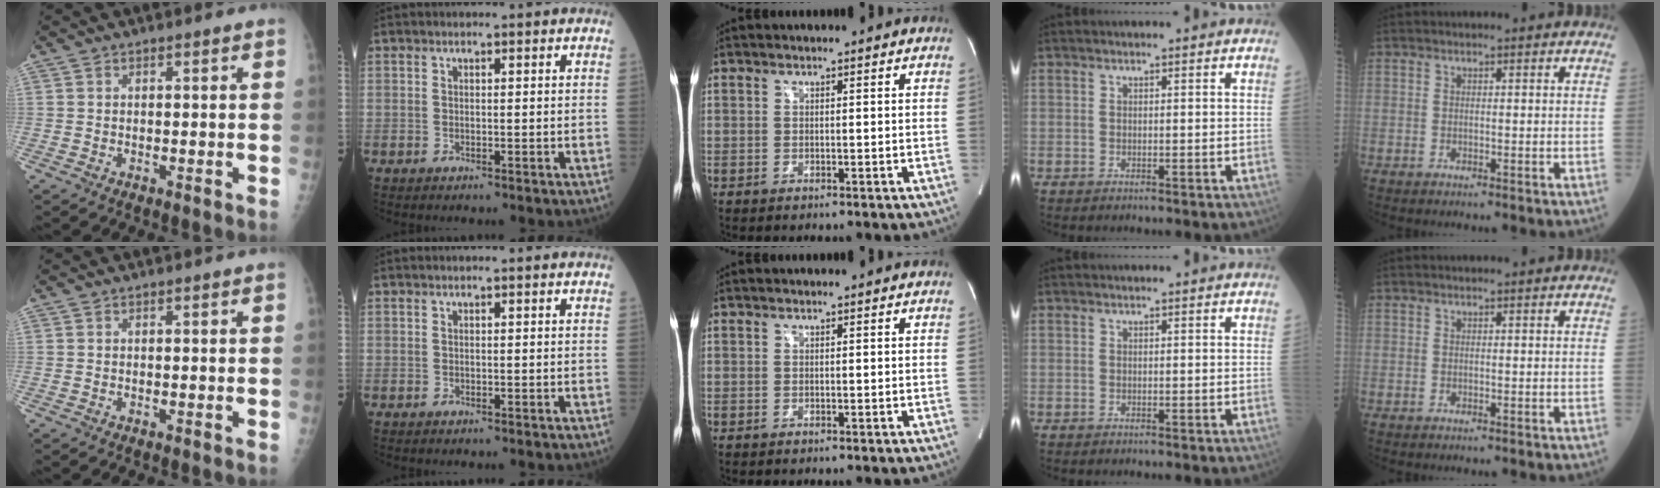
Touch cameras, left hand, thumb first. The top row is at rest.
{}